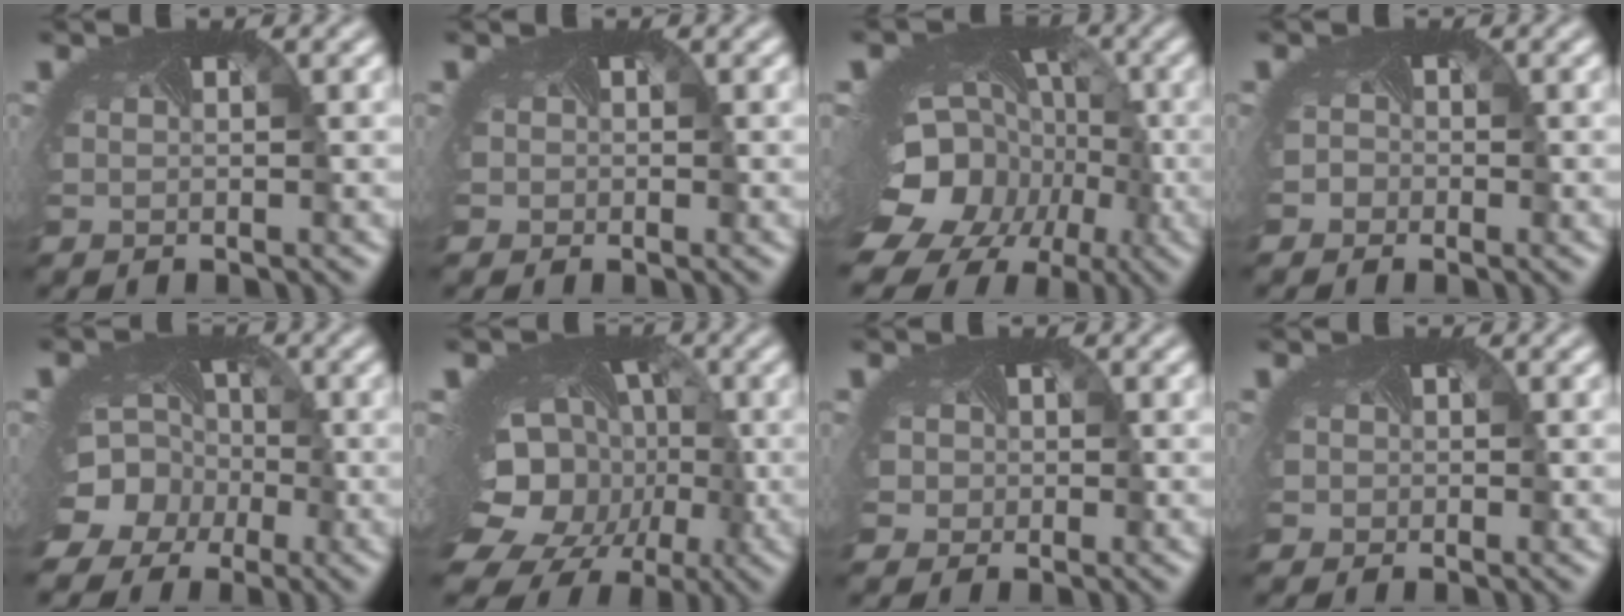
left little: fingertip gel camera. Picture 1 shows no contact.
{"total": 1.2, "force": [-0.1, 1.2, 0.1], "torque": [0.003, -0.001, -0.004]}
{"total": 19.7, "force": [-8.1, 14.6, 10.6], "torque": [-0.187, -0.082, -0.110]}
{"total": 1.6, "force": [-0.8, 1.4, 0.2], "torque": [0.007, -0.001, -0.014]}
{"total": 11.2, "force": [-3.7, 9.8, 4.2], "torque": [-0.094, -0.027, -0.074]}
{"total": 18.6, "force": [-4.4, 14.4, 10.8], "torque": [-0.182, -0.057, -0.069]}
{"total": 3.3, "force": [0.2, 2.9, 1.4], "torque": [-0.022, 0.006, -0.006]}
{"total": 1.5, "force": [-0.1, 1.4, 0.3], "torque": [-0.003, 0.000, -0.003]}